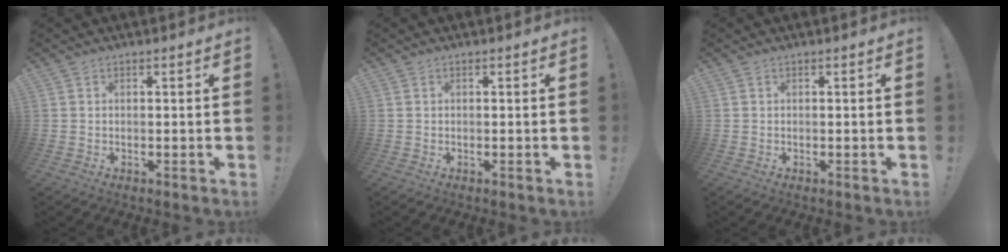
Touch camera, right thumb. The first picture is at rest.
{"total": 0.0}
{"total": 0.0}